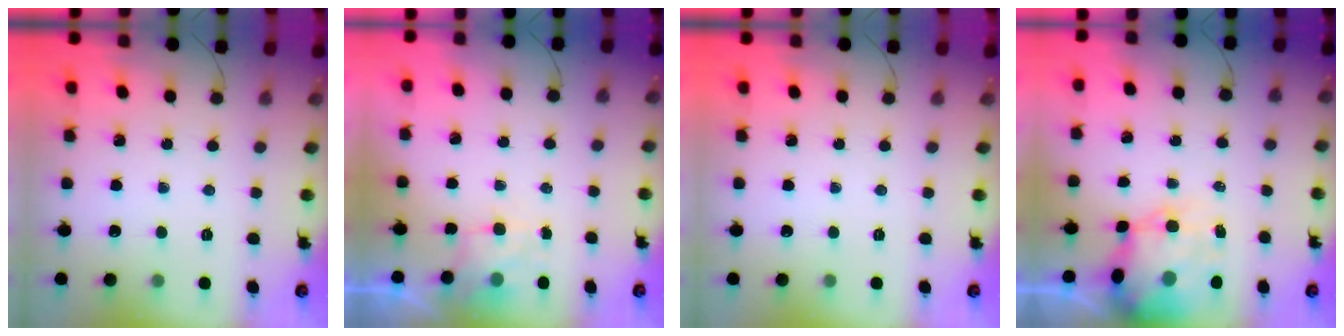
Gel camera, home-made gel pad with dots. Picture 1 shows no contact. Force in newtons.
{"total": 1.9, "press": 1.6, "slide": 1.0}
{"total": 0.0}
{"total": 6.9, "press": 6.5, "slide": 2.4}